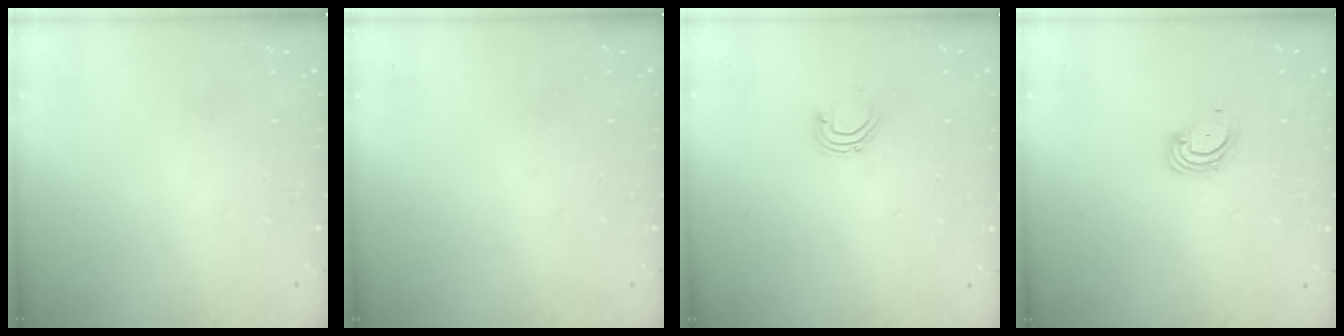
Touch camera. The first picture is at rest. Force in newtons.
{"total": 0.0}
{"total": 3.4, "press": 3.3, "slide": 0.8}
{"total": 3.6, "press": 3.6, "slide": 0.3}